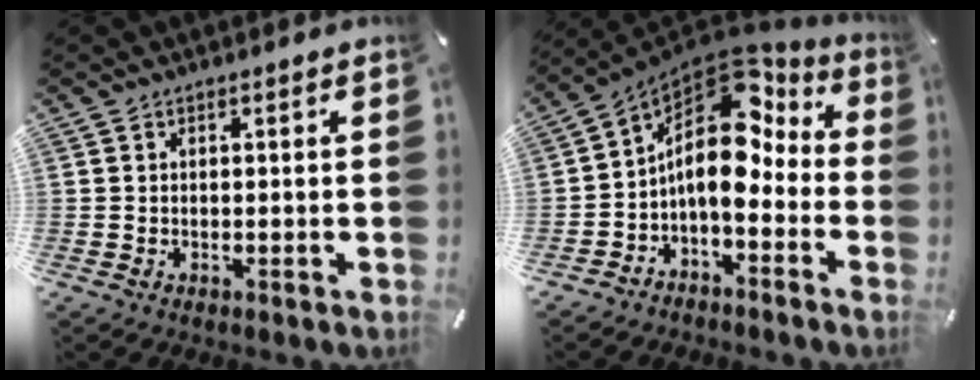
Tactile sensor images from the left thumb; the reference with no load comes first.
{"total": 13.7, "force": [2.2, 8.3, 10.7], "torque": [-0.187, -0.038, 0.030]}